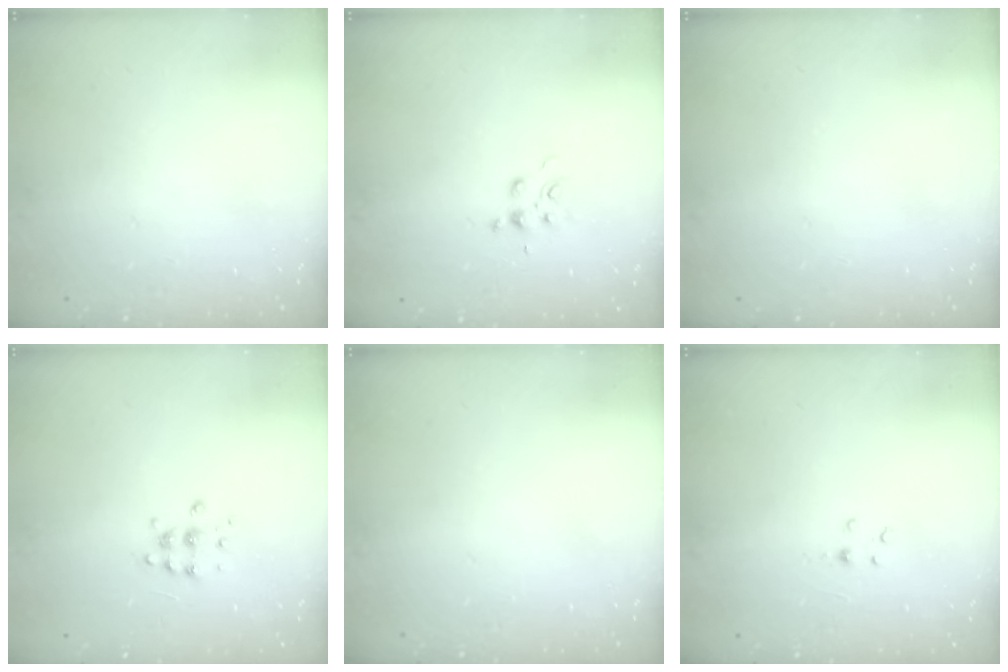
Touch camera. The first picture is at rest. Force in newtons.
{"total": 5.6, "press": 5.6, "slide": 0.6}
{"total": 0.0}
{"total": 5.5, "press": 5.4, "slide": 0.5}
{"total": 0.0}
{"total": 1.0, "press": 1.0, "slide": 0.2}